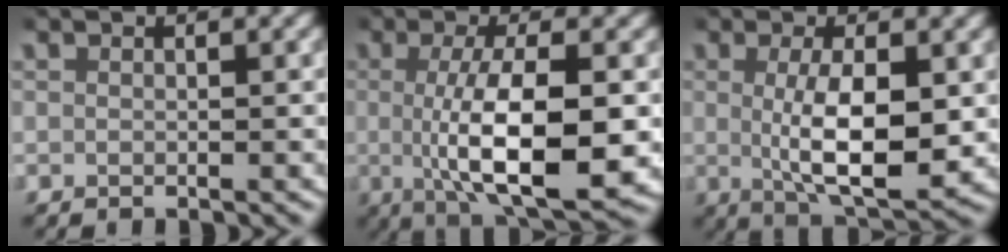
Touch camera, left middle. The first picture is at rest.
{"total": 9.2, "force": [-1.2, 3.0, 8.6], "torque": [-0.141, -0.017, -0.009]}
{"total": 7.2, "force": [-0.1, 2.6, 6.7], "torque": [-0.108, -0.016, 0.006]}